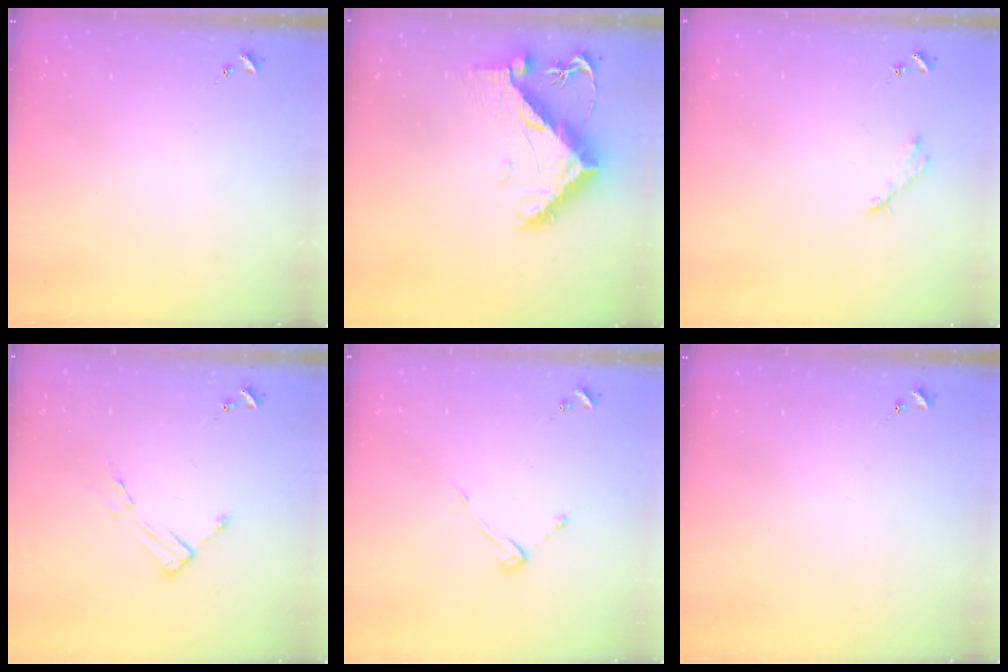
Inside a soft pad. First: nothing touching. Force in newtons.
{"total": 11.0, "press": 10.9, "slide": 1.0}
{"total": 2.8, "press": 2.8, "slide": 0.4}
{"total": 4.8, "press": 4.7, "slide": 0.3}
{"total": 4.2, "press": 4.2, "slide": 0.3}
{"total": 0.0}